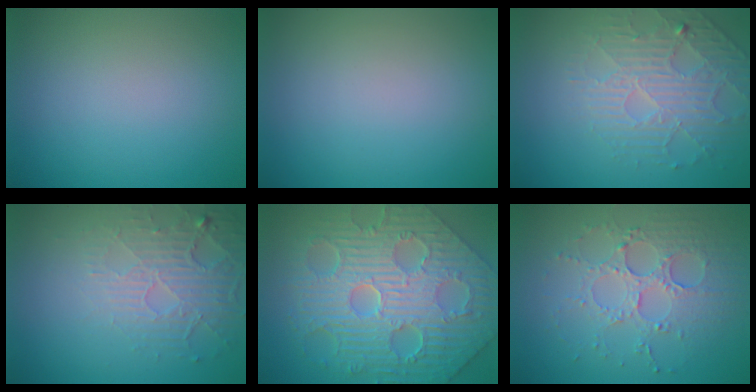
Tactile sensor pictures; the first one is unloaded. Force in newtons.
{"total": 0.0}
{"total": 4.6, "press": 3.6, "slide": 3.0}
{"total": 5.4, "press": 3.4, "slide": 4.2}
{"total": 11.5, "press": 8.1, "slide": 8.1}
{"total": 4.0, "press": 3.7, "slide": 1.4}